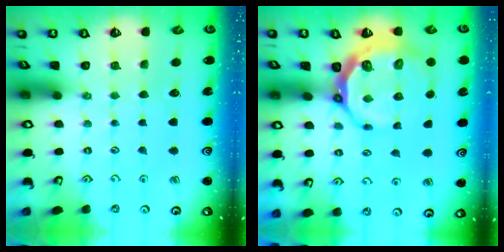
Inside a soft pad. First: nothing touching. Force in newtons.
{"total": 10.2, "press": 9.3, "slide": 4.2}